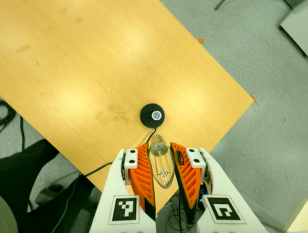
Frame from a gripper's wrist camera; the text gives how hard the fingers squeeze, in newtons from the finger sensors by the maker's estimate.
{"total": 19.5, "left": 20.7, "right": 18.3}